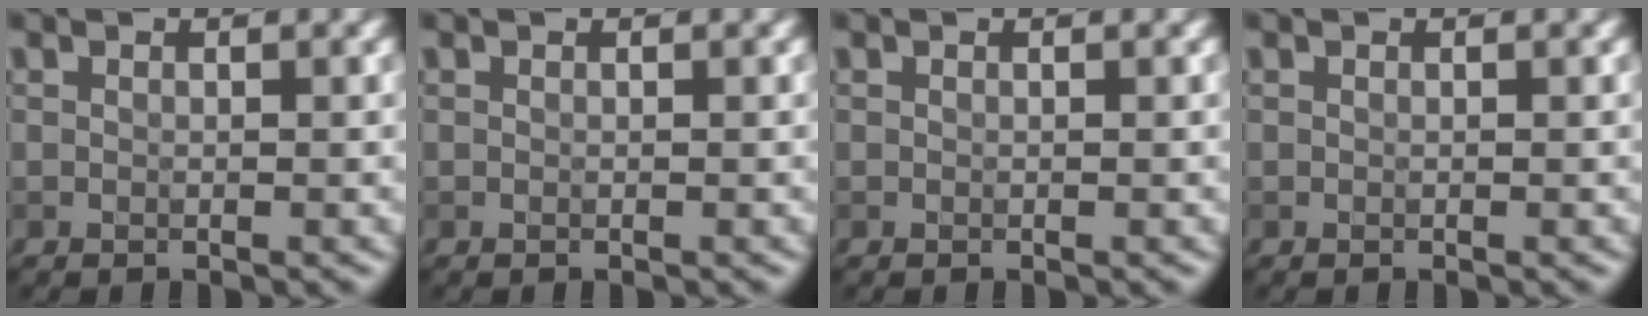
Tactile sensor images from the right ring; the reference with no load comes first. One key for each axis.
{"total": 0.0}
{"total": 0.0}
{"total": 0.0}